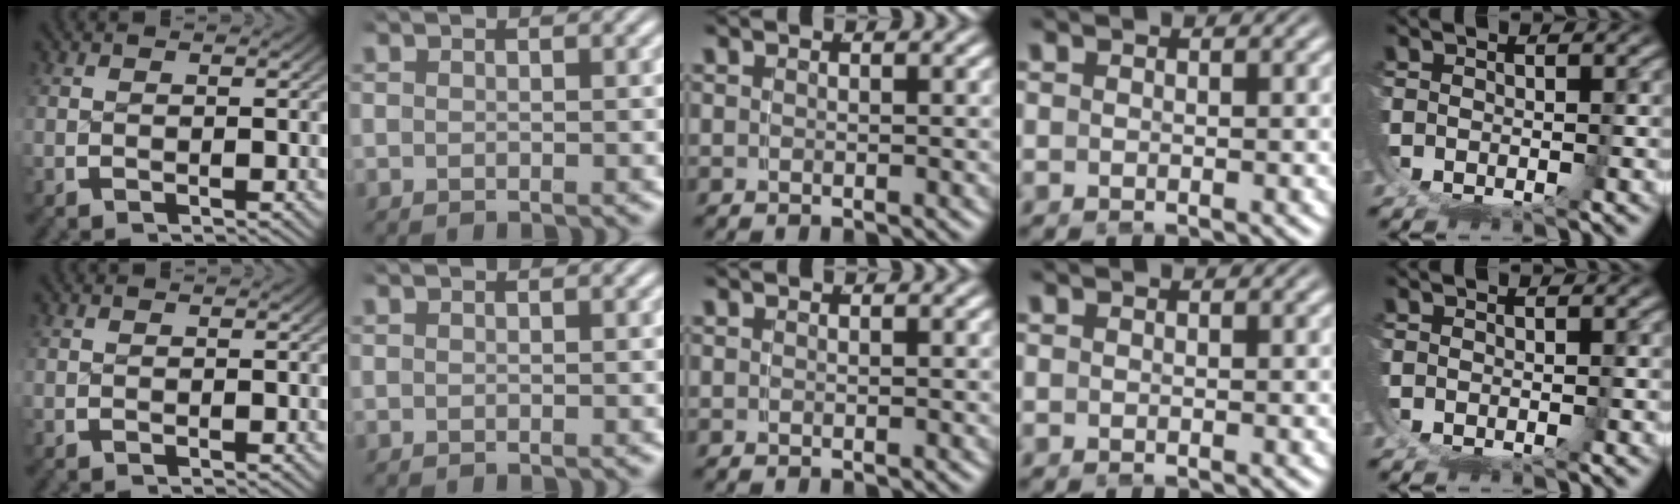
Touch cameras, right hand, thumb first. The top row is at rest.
{}